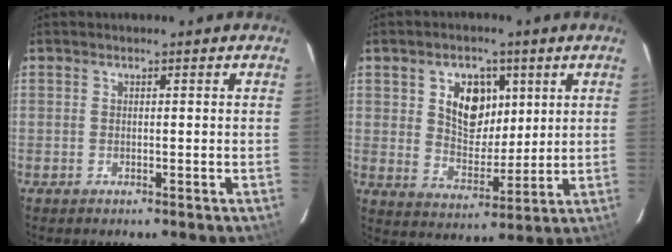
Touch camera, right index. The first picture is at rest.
{"total": 9.7, "force": [3.5, 6.7, 6.1], "torque": [-0.107, 0.006, 0.066]}